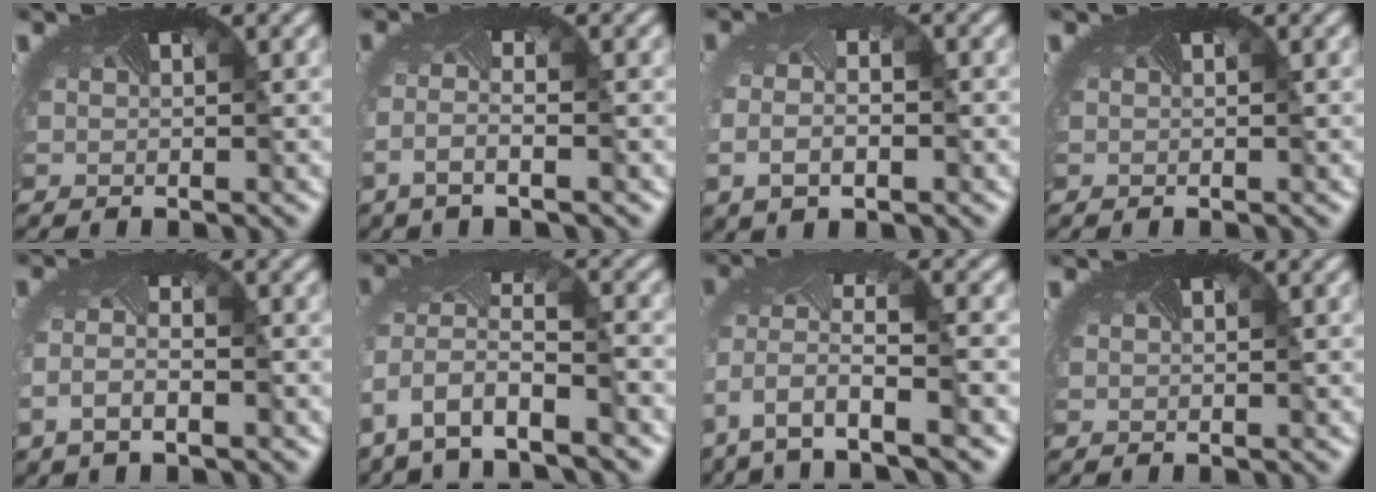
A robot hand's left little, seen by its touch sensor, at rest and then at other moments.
{"total": 2.2, "force": [-1.1, 0.5, 1.9], "torque": [-0.057, -0.005, -0.031]}
{"total": 4.1, "force": [-0.6, 2.4, 3.3], "torque": [-0.085, -0.010, -0.009]}
{"total": 0.0}
{"total": 2.6, "force": [-1.2, 1.1, 2.1], "torque": [-0.064, -0.005, -0.027]}
{"total": 8.0, "force": [-4.2, 4.1, 5.5], "torque": [-0.143, -0.027, -0.050]}
{"total": 7.9, "force": [-3.4, 3.6, 6.2], "torque": [-0.166, -0.026, -0.051]}
{"total": 0.0}